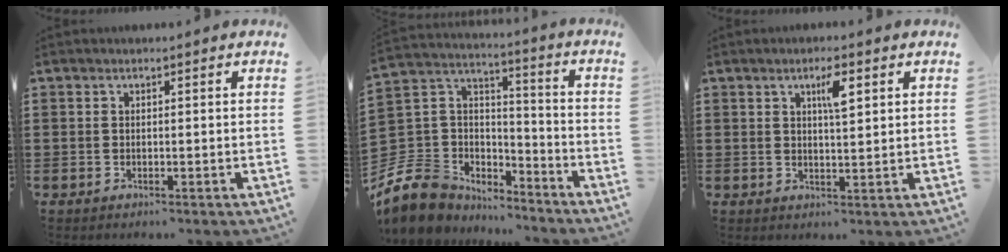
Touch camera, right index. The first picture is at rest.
{"total": 10.1, "force": [-7.3, 6.7, 2.0], "torque": [-0.098, 0.004, -0.144]}
{"total": 3.8, "force": [1.7, 0.9, 3.3], "torque": [-0.053, 0.003, 0.023]}